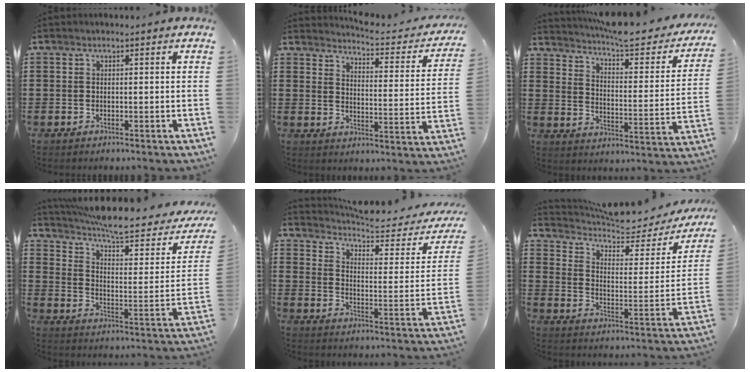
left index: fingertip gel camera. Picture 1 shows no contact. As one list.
[{"total": 3.6, "force": [3.5, -0.1, 1.1], "torque": [-0.036, -0.033, 0.052]}, {"total": 6.1, "force": [5.6, 0.1, 2.3], "torque": [-0.067, -0.040, 0.090]}, {"total": 8.6, "force": [7.2, 0.9, 4.6], "torque": [-0.115, -0.048, 0.121]}, {"total": 4.6, "force": [4.2, 0.4, 1.8], "torque": [-0.062, -0.031, 0.064]}, {"total": 5.6, "force": [4.9, 1.2, 2.4], "torque": [-0.065, -0.036, 0.077]}]